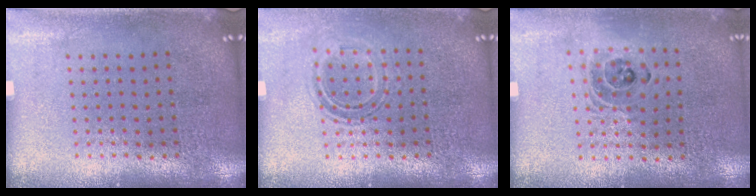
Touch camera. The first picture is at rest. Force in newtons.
{"total": 1.1, "press": 0.9, "slide": 0.5}
{"total": 1.2, "press": 1.1, "slide": 0.6}